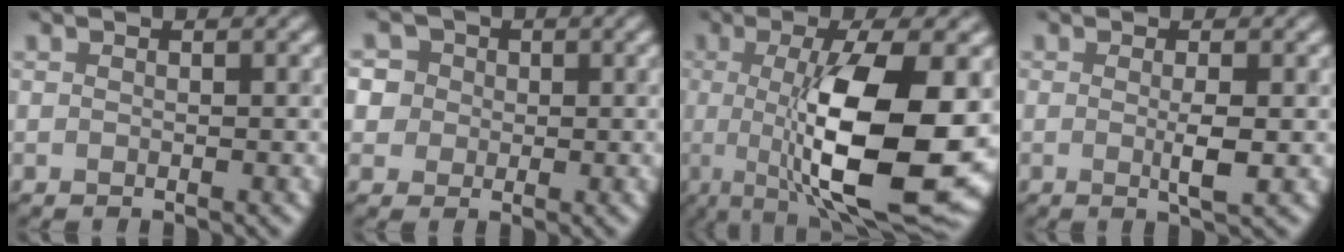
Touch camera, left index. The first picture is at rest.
{"total": 3.8, "force": [0.5, 3.7, 0.4], "torque": [0.003, 0.034, 0.001]}
{"total": 12.1, "force": [-1.4, 3.2, 11.5], "torque": [-0.170, -0.015, -0.016]}
{"total": 2.0, "force": [-0.6, 0.0, 1.9], "torque": [-0.036, -0.003, 0.001]}